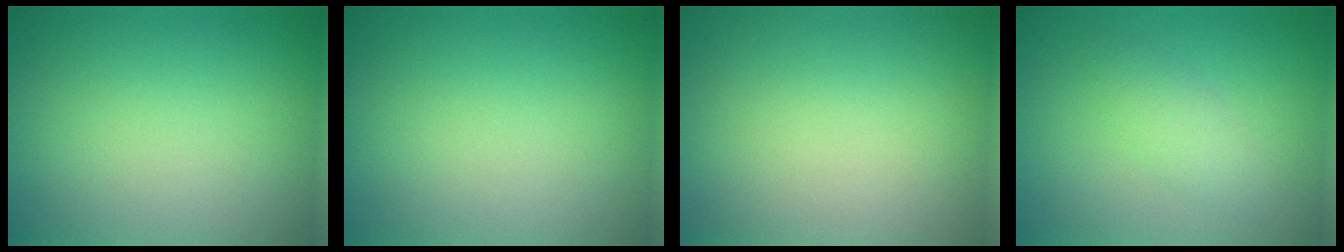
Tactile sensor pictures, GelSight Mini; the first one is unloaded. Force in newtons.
{"total": 0.0}
{"total": 0.0}
{"total": 2.0, "press": 2.0, "slide": 0.1}